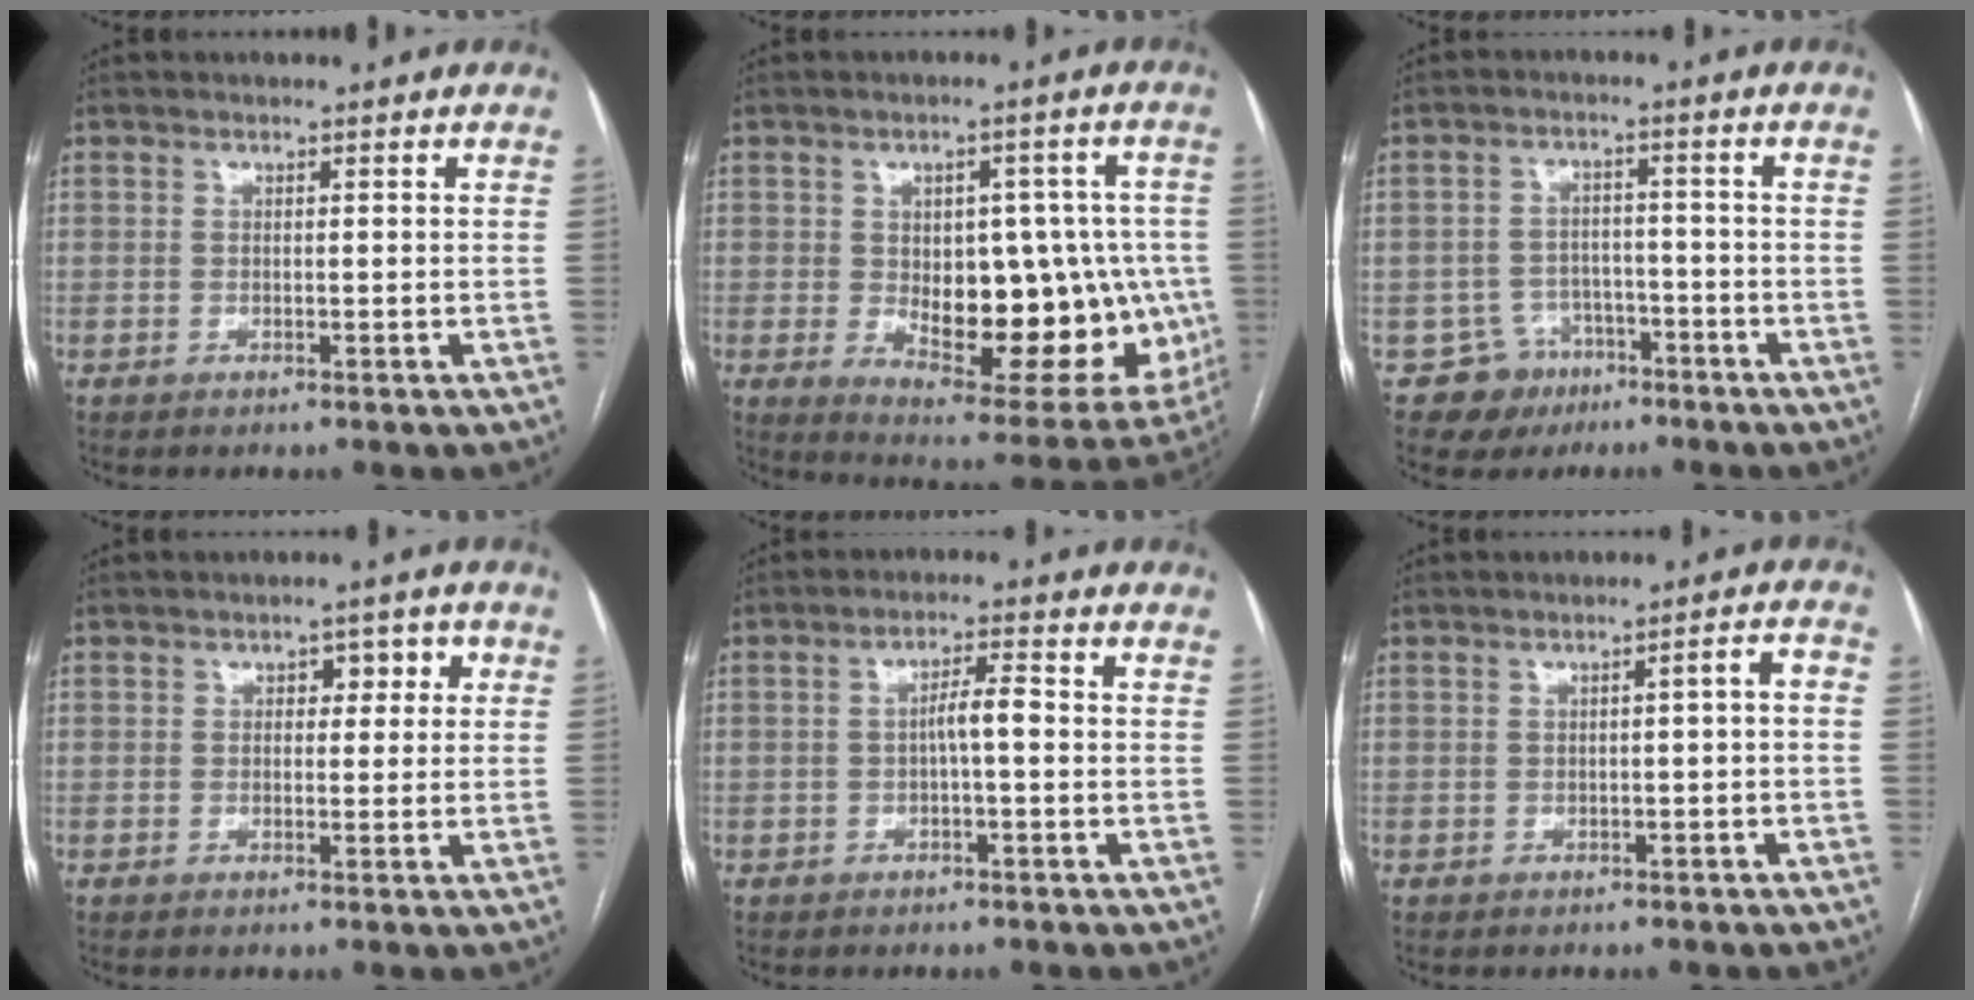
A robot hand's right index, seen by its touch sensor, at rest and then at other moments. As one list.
[{"total": 20.5, "force": [-2.0, 9.6, 18.0], "torque": [-0.206, 0.011, 0.004]}, {"total": 6.4, "force": [-3.5, 5.3, -0.1], "torque": [0.012, 0.013, -0.050]}, {"total": 3.4, "force": [0.9, 2.1, 2.6], "torque": [-0.026, 0.019, 0.011]}, {"total": 3.5, "force": [-0.5, 0.5, 3.4], "torque": [-0.056, 0.010, -0.007]}, {"total": 2.9, "force": [-0.6, 0.5, 2.8], "torque": [-0.033, 0.016, -0.008]}]